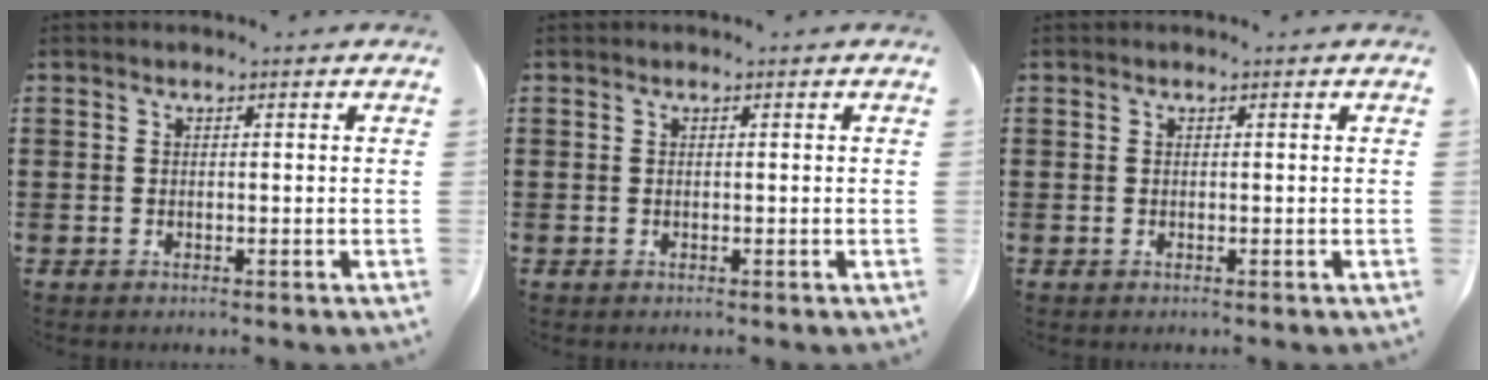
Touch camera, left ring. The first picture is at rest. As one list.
[{"total": 0.0}, {"total": 0.0}]